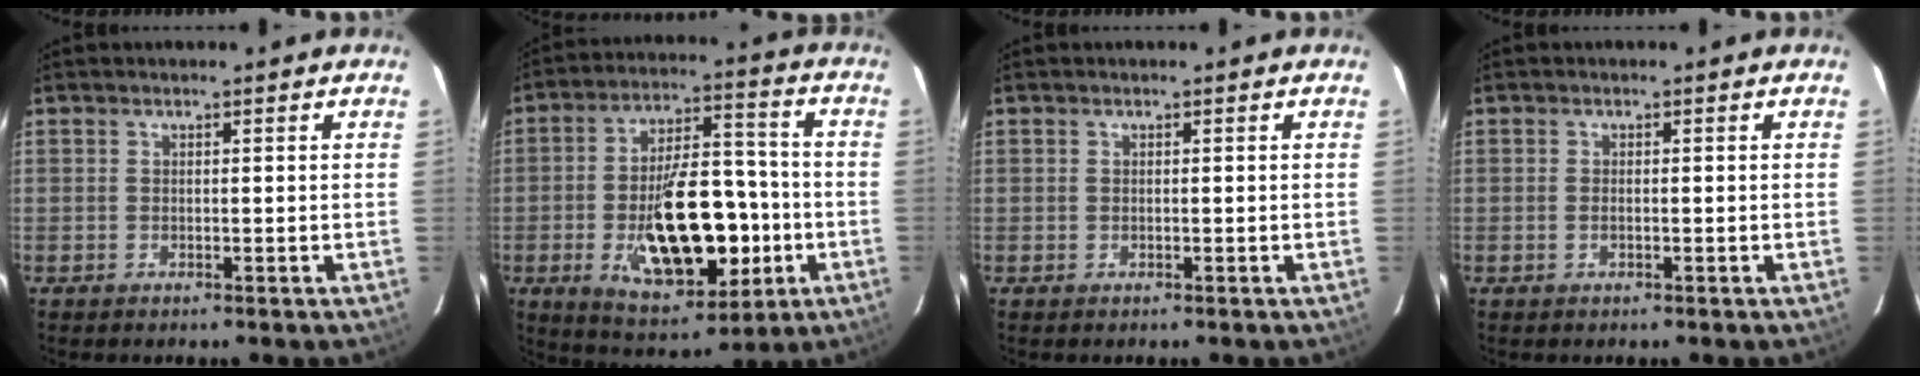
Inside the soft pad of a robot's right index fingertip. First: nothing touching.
{"total": 20.4, "force": [-5.1, 10.0, 17.0], "torque": [-0.297, 0.008, -0.059]}
{"total": 0.0}
{"total": 0.8, "force": [-0.3, 0.4, 0.6], "torque": [-0.015, 0.000, -0.006]}